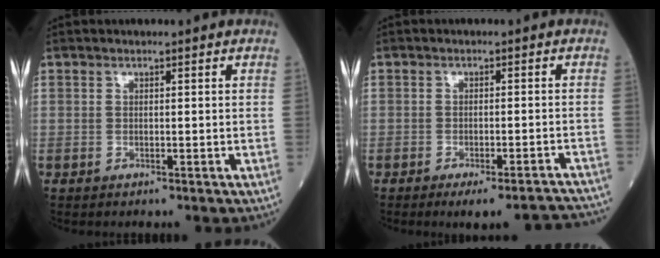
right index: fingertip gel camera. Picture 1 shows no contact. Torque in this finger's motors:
{"motor_torque": [-0.33, -0.32, -0.43, -0.10]}